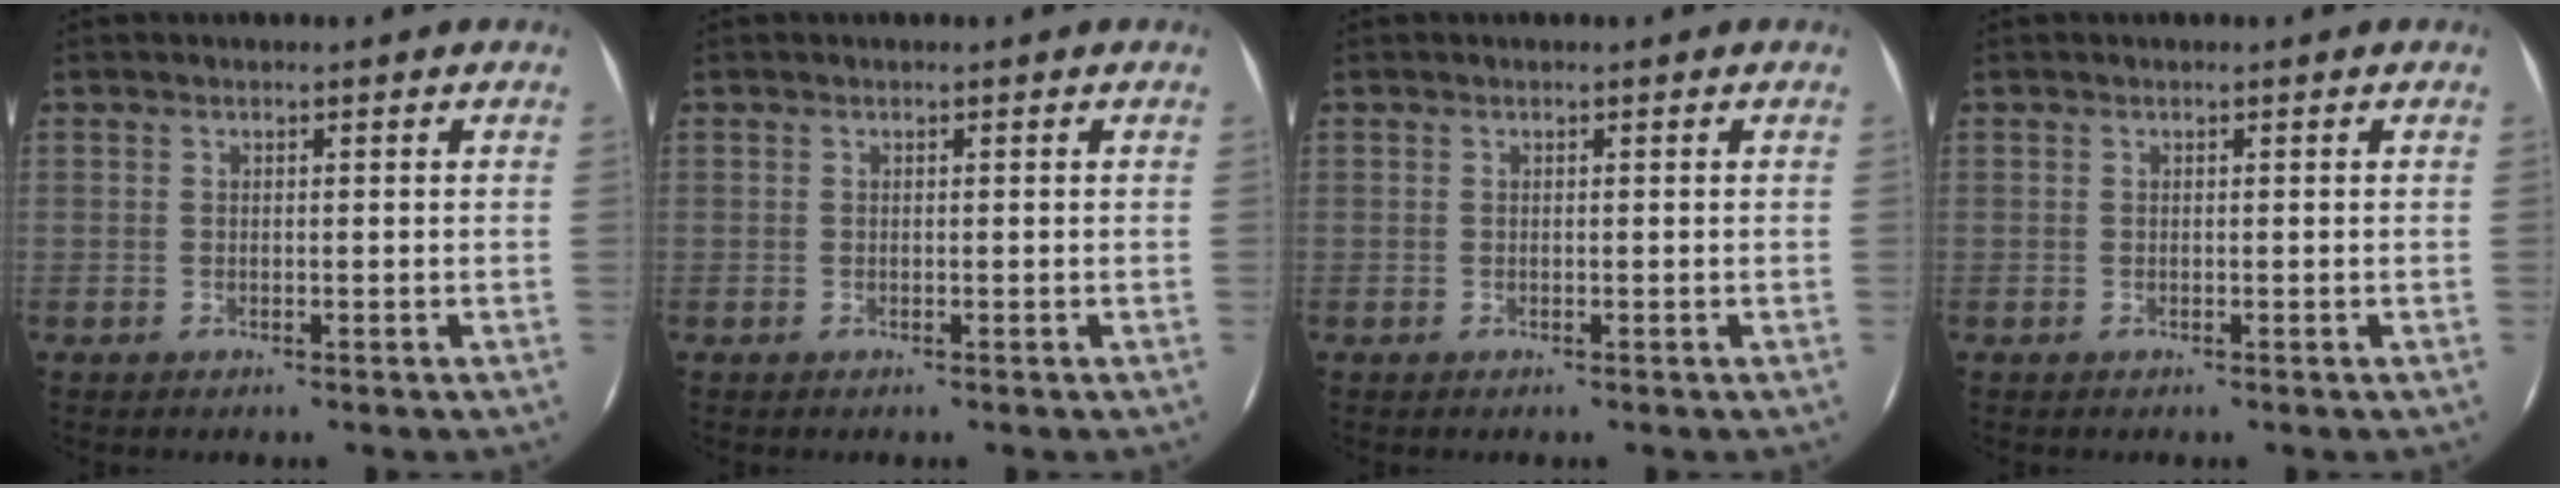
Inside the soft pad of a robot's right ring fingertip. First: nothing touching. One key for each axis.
{"total": 0.0}
{"total": 0.0}
{"total": 0.0}